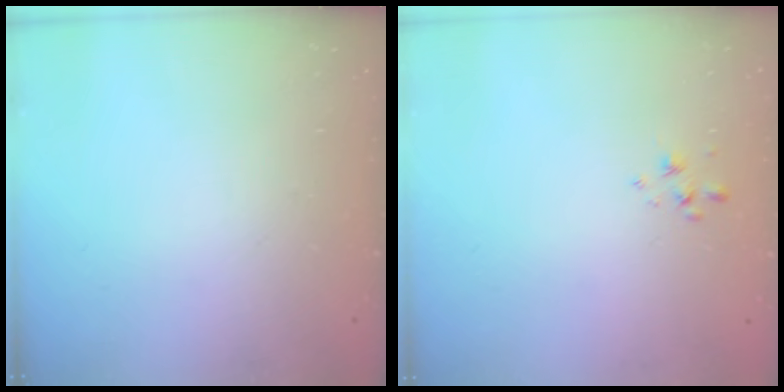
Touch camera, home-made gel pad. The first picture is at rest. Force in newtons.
{"total": 1.7, "press": 1.6, "slide": 0.5}